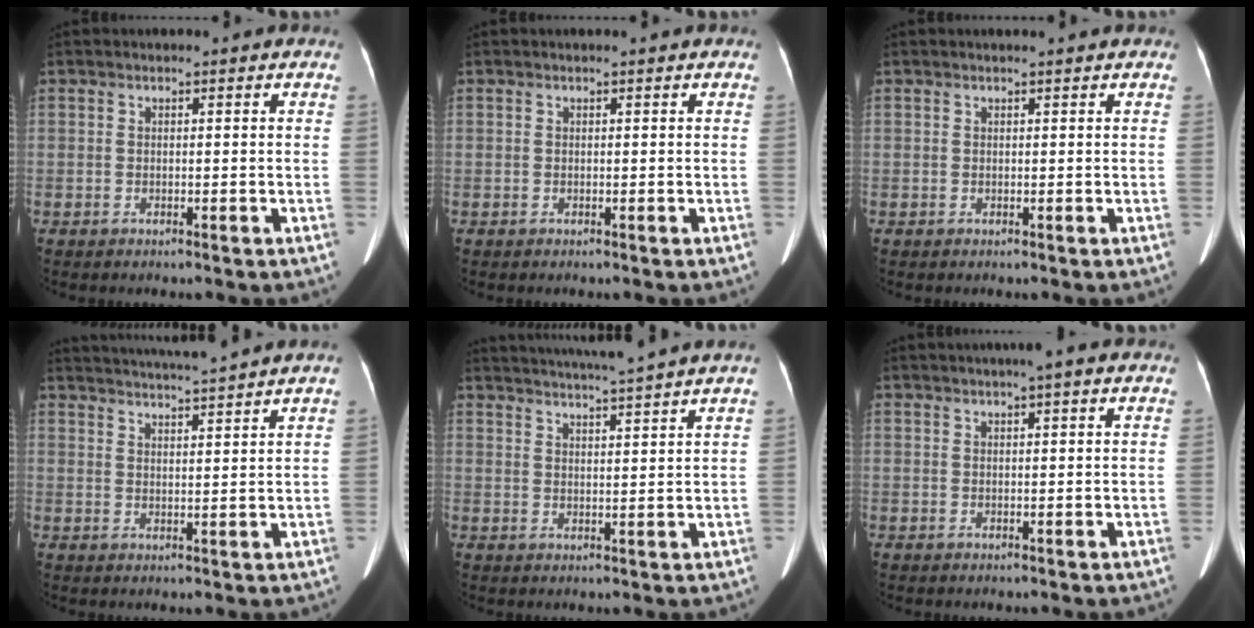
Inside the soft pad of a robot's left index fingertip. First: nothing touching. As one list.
[{"total": 0.0}, {"total": 1.1, "force": [1.0, -0.1, 0.4], "torque": [-0.005, 0.007, 0.016]}, {"total": 9.7, "force": [9.0, -1.9, 3.1], "torque": [-0.056, 0.001, 0.135]}, {"total": 11.0, "force": [10.0, -2.1, 4.2], "torque": [-0.072, -0.006, 0.141]}, {"total": 3.6, "force": [2.5, 0.0, 2.6], "torque": [-0.037, 0.023, 0.036]}]